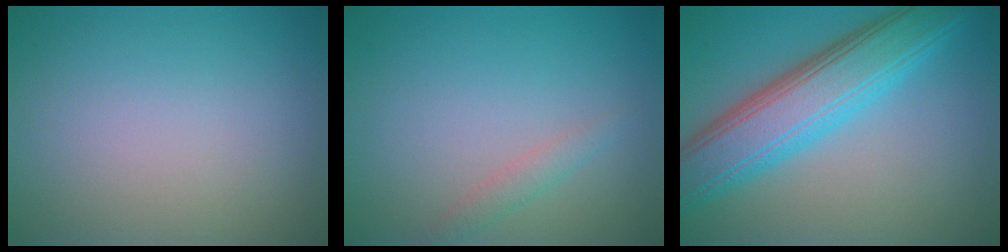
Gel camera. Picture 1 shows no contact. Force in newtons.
{"total": 1.3, "press": 1.3, "slide": 0.2}
{"total": 8.2, "press": 8.2, "slide": 0.1}